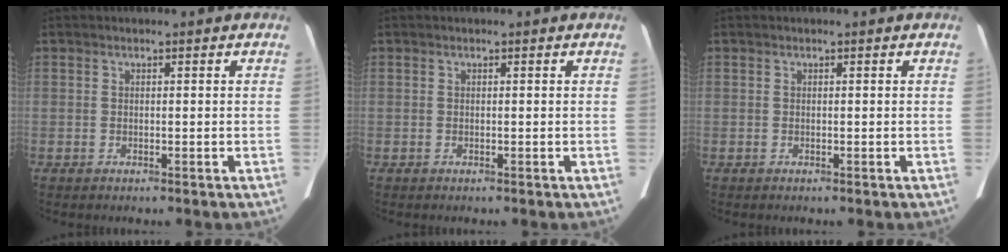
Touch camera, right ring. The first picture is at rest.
{"total": 0.0}
{"total": 0.0}